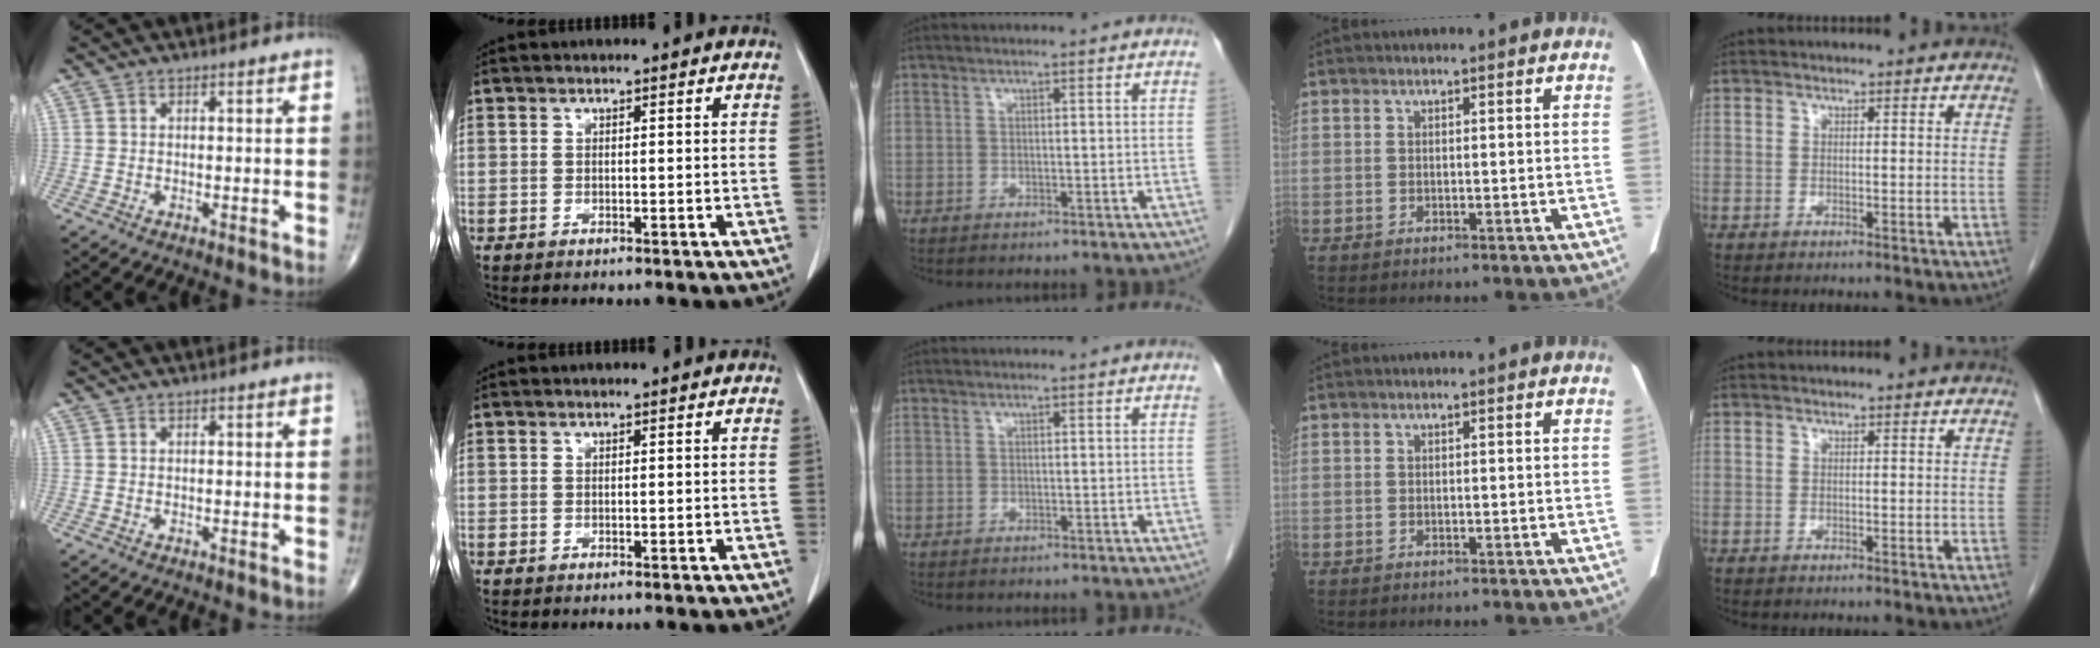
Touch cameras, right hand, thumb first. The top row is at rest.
{}